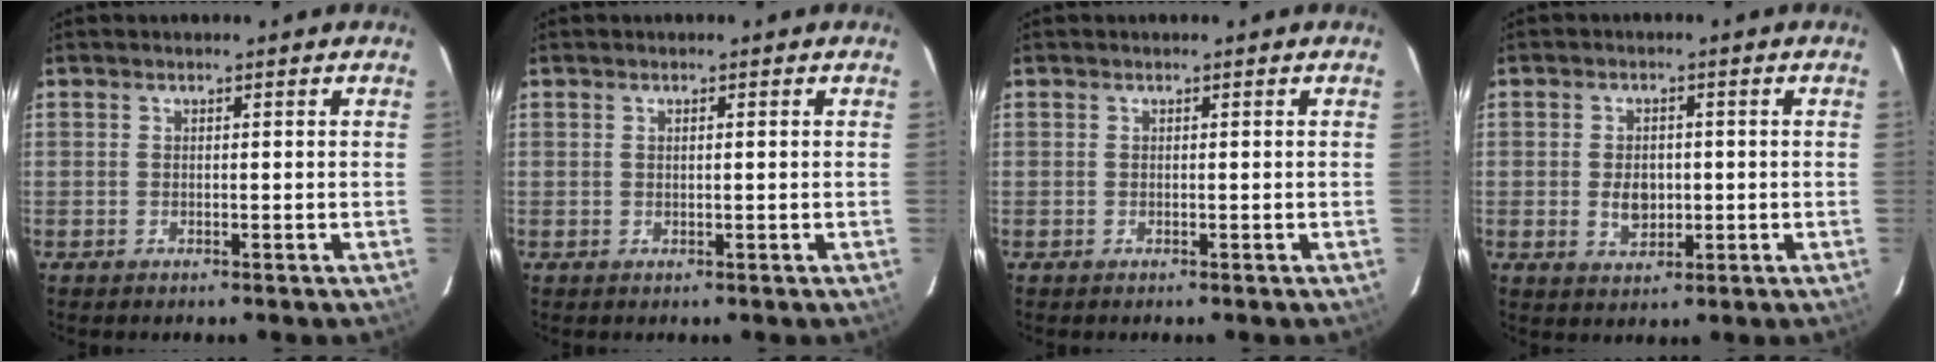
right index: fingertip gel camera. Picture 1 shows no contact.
{"total": 0.7, "force": [0.2, 0.1, 0.6], "torque": [-0.012, 0.004, 0.005]}
{"total": 0.0}
{"total": 4.8, "force": [-0.5, 3.3, 3.4], "torque": [-0.061, -0.001, -0.004]}